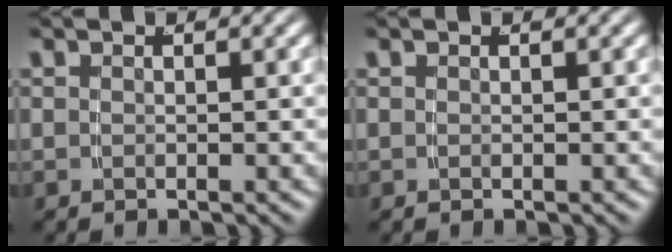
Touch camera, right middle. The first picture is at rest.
{"total": 0.0}